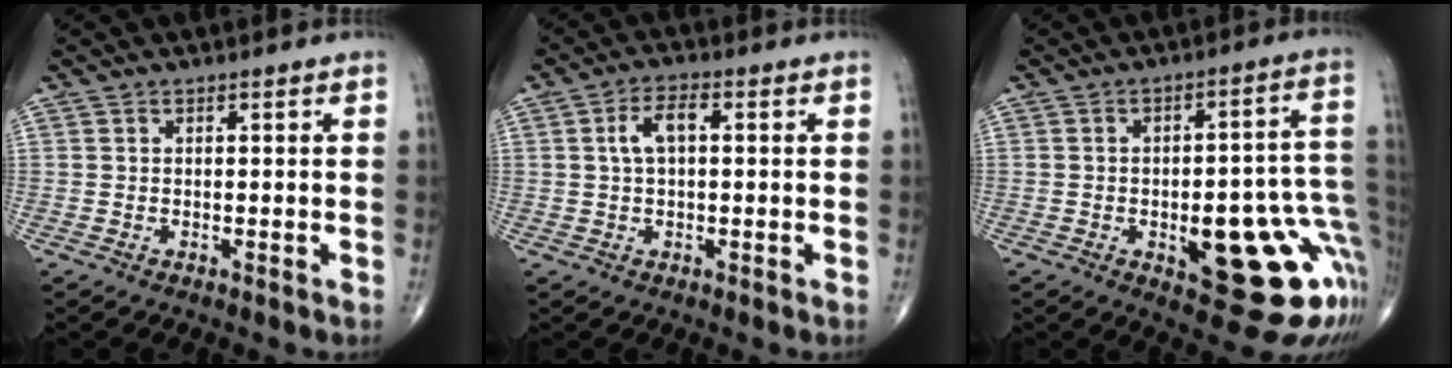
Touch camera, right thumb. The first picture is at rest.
{"total": 5.0, "force": [0.8, 2.4, 4.3], "torque": [-0.086, 0.014, 0.011]}
{"total": 20.9, "force": [-5.8, 7.7, 18.5], "torque": [-0.169, 0.033, -0.051]}